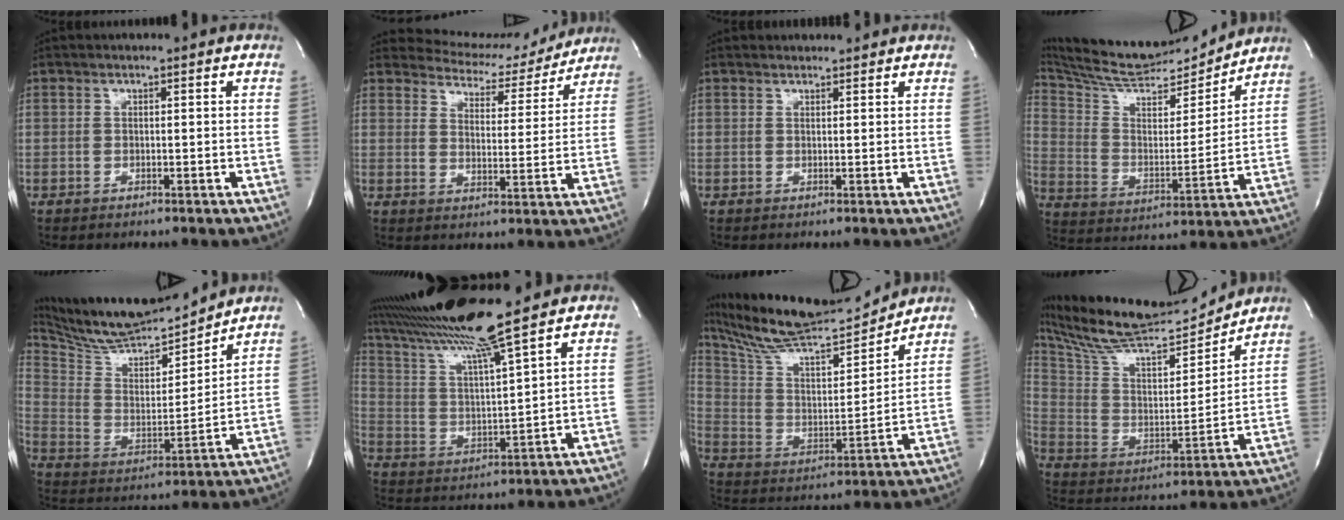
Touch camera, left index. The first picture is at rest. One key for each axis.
{"total": 10.4, "fx": 10.1, "fy": 2.6, "fz": 0.3, "tx": 0.000, "ty": -0.009, "tz": 0.130}
{"total": 2.2, "fx": 2.1, "fy": 0.5, "fz": 0.1, "tx": -0.010, "ty": 0.014, "tz": 0.030}
{"total": 20.5, "fx": 19.2, "fy": 2.2, "fz": 6.9, "tx": -0.136, "ty": -0.003, "tz": 0.313}
{"total": 17.3, "fx": 16.4, "fy": 1.2, "fz": 5.2, "tx": -0.109, "ty": -0.007, "tz": 0.289}
{"total": 14.8, "fx": 12.3, "fy": -2.2, "fz": 7.9, "tx": -0.151, "ty": -0.002, "tz": 0.220}
{"total": 18.8, "fx": 17.7, "fy": 0.9, "fz": 6.3, "tx": -0.131, "ty": -0.004, "tz": 0.304}
{"total": 22.1, "fx": 20.4, "fy": 2.4, "fz": 8.1, "tx": -0.163, "ty": 0.000, "tz": 0.337}